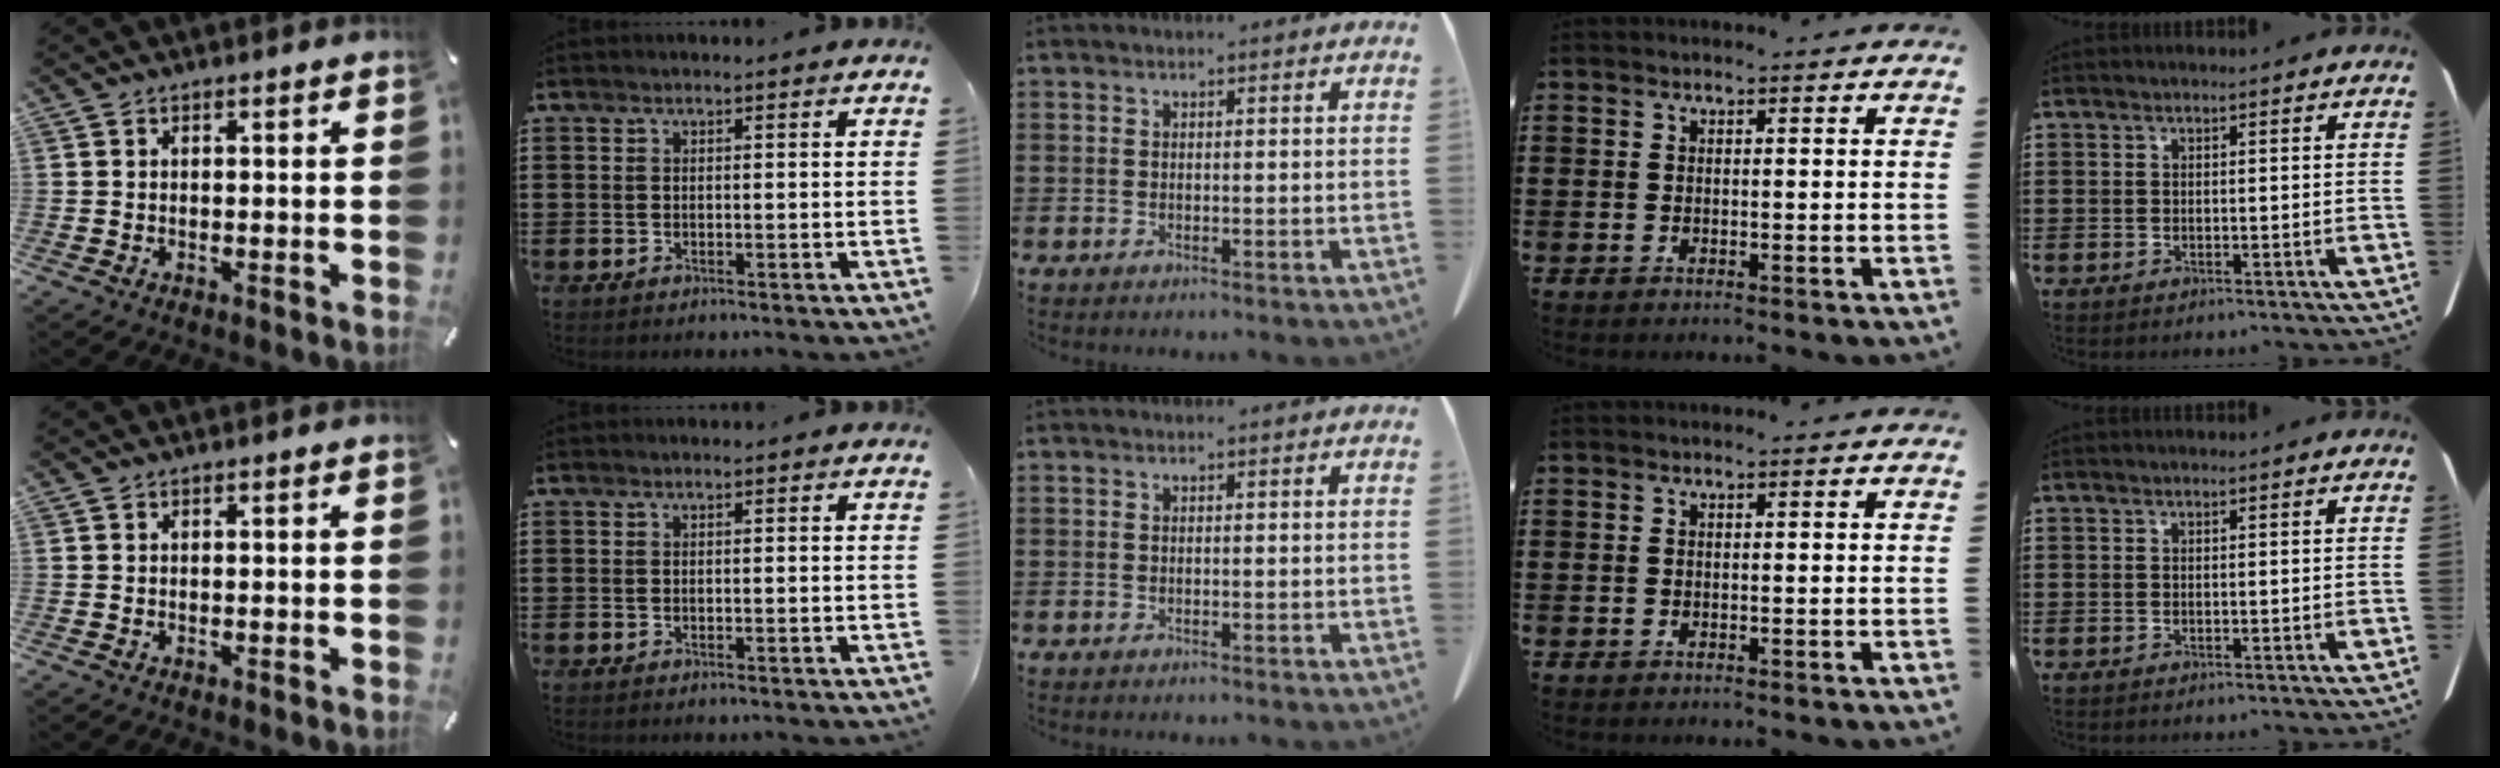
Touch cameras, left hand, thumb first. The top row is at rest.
{}